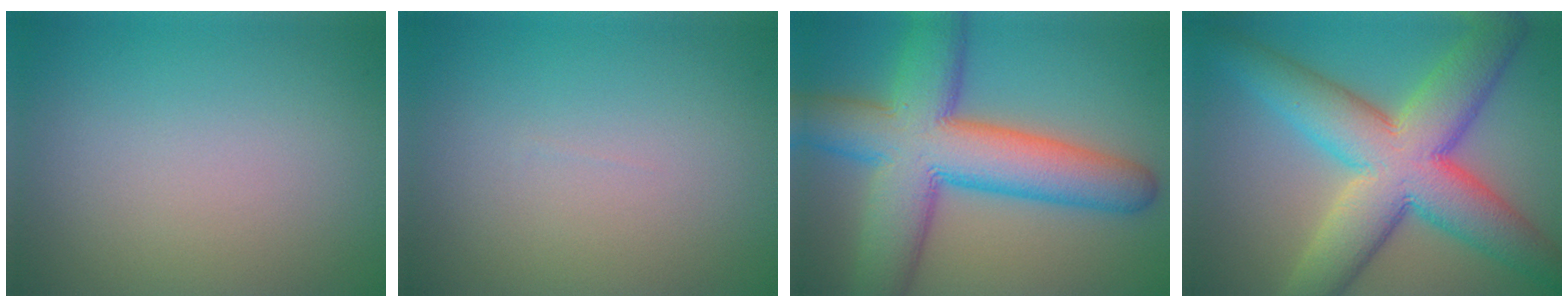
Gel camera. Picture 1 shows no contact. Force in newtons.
{"total": 0.0}
{"total": 12.2, "press": 12.2, "slide": 0.4}
{"total": 11.7, "press": 11.7, "slide": 0.6}